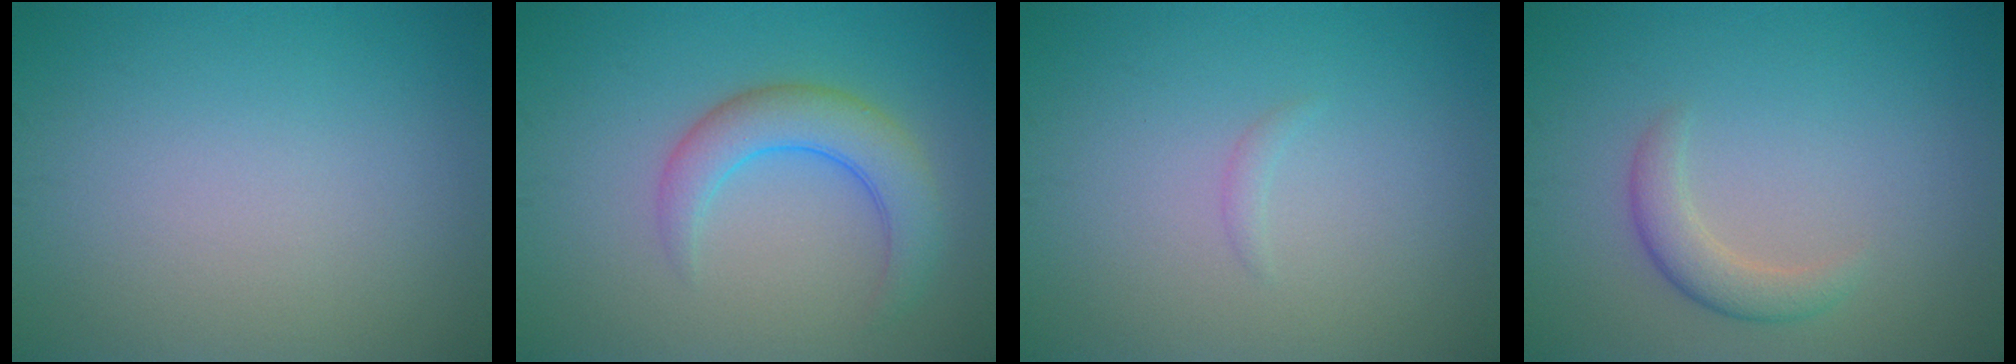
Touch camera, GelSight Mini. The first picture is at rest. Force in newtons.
{"total": 4.2, "press": 4.2, "slide": 0.3}
{"total": 0.5, "press": 0.5, "slide": 0.1}
{"total": 2.3, "press": 2.3, "slide": 0.2}